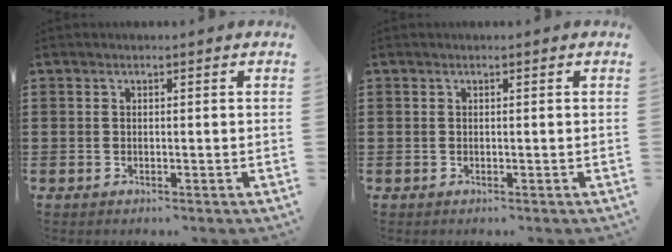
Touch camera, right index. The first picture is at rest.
{"total": 0.0}